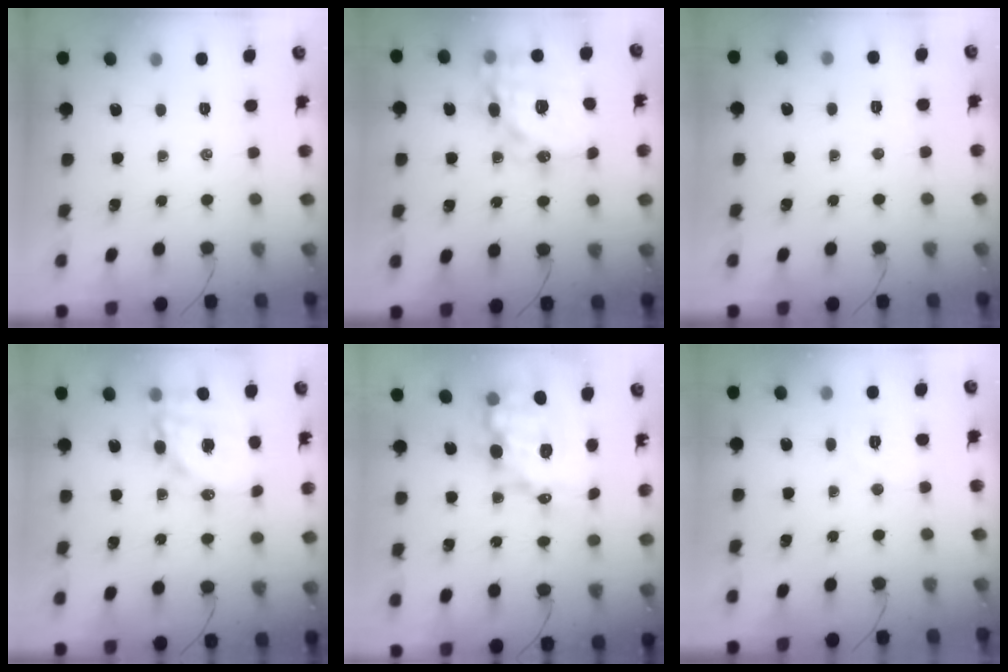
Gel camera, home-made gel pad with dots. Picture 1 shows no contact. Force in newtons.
{"total": 18.3, "press": 17.8, "slide": 4.3}
{"total": 2.5, "press": 2.4, "slide": 0.7}
{"total": 15.2, "press": 14.8, "slide": 3.5}
{"total": 12.1, "press": 11.7, "slide": 3.0}
{"total": 4.0, "press": 3.9, "slide": 1.0}